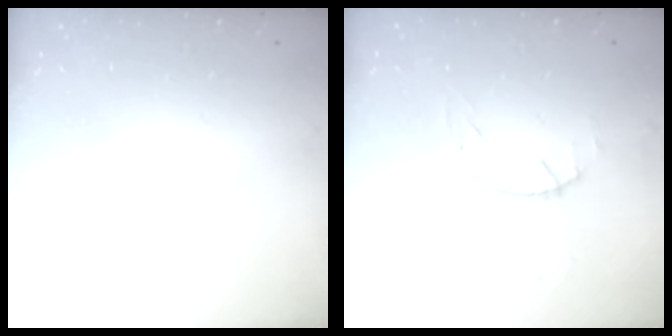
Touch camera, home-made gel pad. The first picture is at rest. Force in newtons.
{"total": 1.7, "press": 1.7, "slide": 0.1}